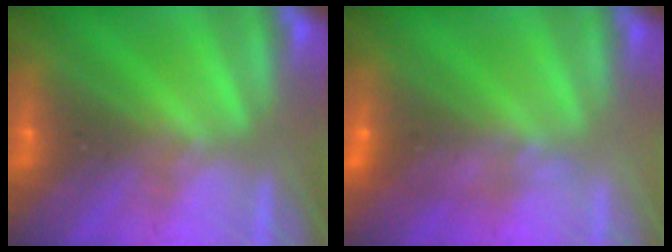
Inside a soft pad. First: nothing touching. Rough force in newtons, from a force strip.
{"total": 4.4}